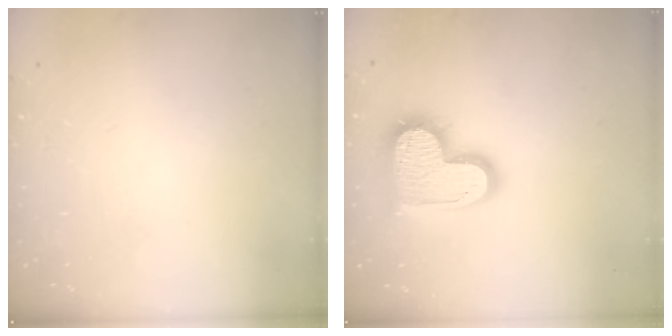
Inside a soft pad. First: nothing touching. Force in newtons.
{"total": 18.7, "press": 18.7, "slide": 1.6}